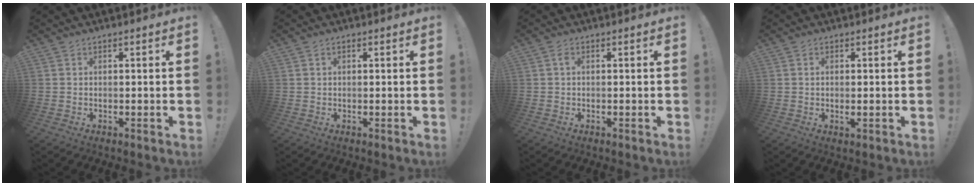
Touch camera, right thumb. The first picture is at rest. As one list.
[{"total": 0.8, "force": [0.3, 0.5, 0.5], "torque": [-0.006, 0.001, 0.004]}, {"total": 1.1, "force": [0.0, 0.5, 0.9], "torque": [-0.025, 0.005, 0.000]}, {"total": 1.6, "force": [0.0, 0.5, 1.5], "torque": [-0.029, -0.003, -0.003]}]